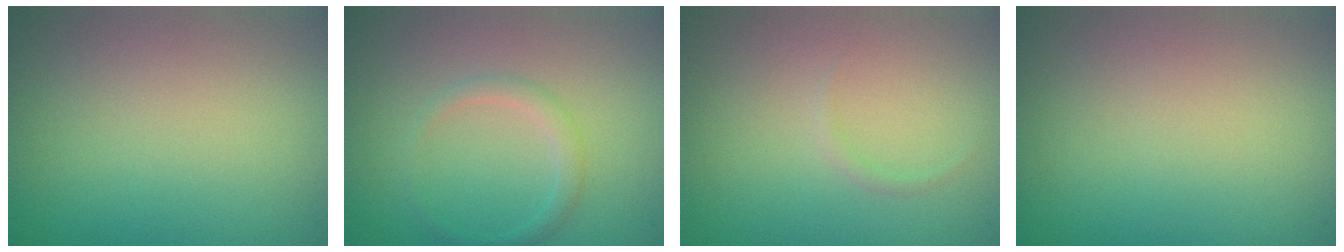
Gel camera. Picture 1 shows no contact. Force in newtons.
{"total": 1.6, "press": 1.6, "slide": 0.1}
{"total": 0.5, "press": 0.5, "slide": 0.0}
{"total": 0.0}